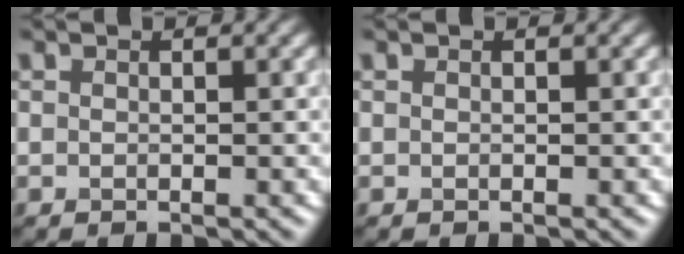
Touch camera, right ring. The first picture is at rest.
{"total": 0.0}